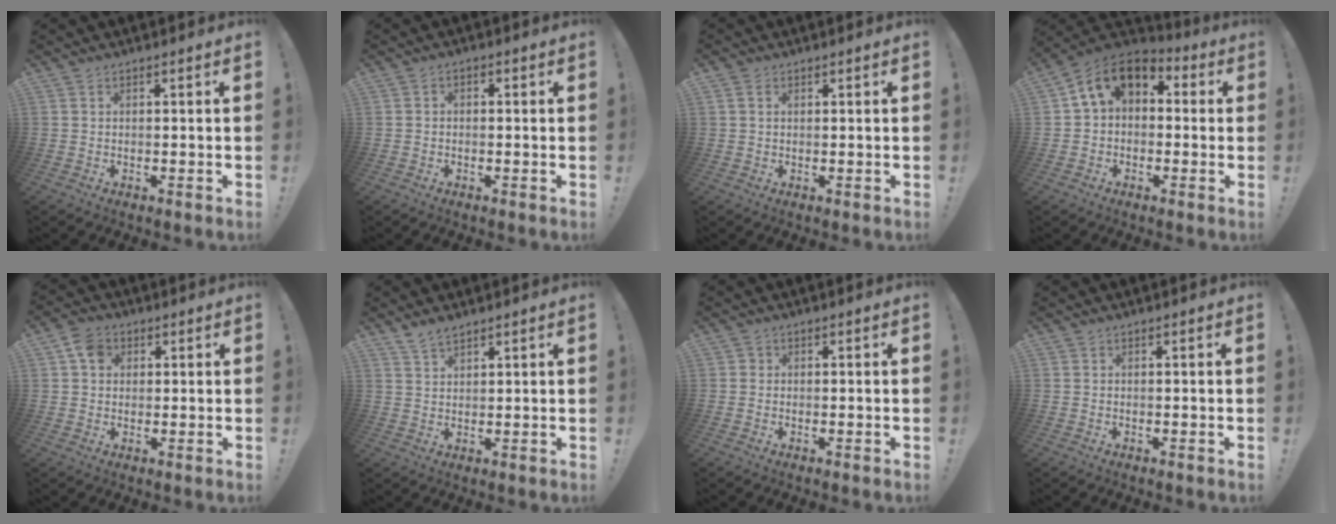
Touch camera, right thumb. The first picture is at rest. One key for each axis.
{"total": 1.5, "fx": -1.0, "fy": 0.7, "fz": 0.9, "tx": -0.018, "ty": 0.008, "tz": -0.017}
{"total": 1.9, "fx": 0.9, "fy": 1.2, "fz": 1.0, "tx": -0.014, "ty": 0.001, "tz": 0.016}
{"total": 11.5, "fx": 3.4, "fy": 7.8, "fz": 7.7, "tx": -0.130, "ty": 0.007, "tz": 0.068}
{"total": 6.0, "fx": 2.3, "fy": 4.7, "fz": 3.1, "tx": -0.049, "ty": 0.001, "tz": 0.044}
{"total": 3.8, "fx": 3.3, "fy": 1.2, "fz": 1.5, "tx": -0.022, "ty": -0.024, "tz": 0.061}
{"total": 0.9, "fx": 0.2, "fy": 0.8, "fz": 0.2, "tx": -0.004, "ty": 0.003, "tz": 0.005}
{"total": 0.0}